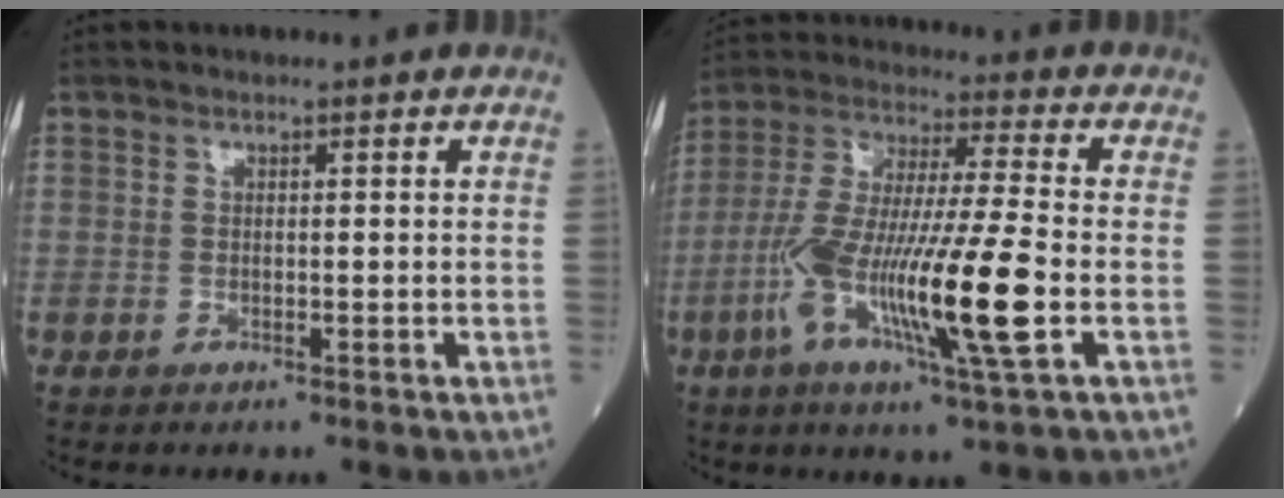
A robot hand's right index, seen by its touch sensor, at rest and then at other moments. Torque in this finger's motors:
{"motor_torque": [2.09, -0.05, 1.06, 0.21]}